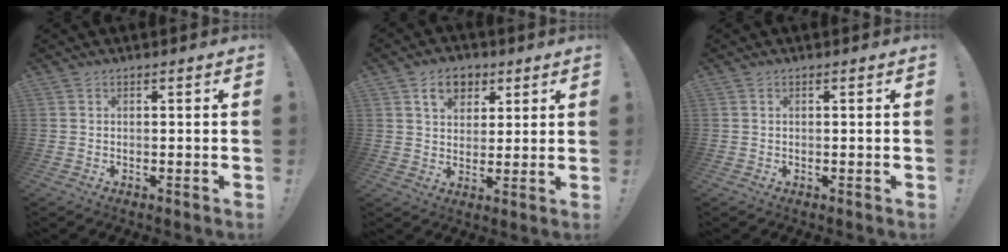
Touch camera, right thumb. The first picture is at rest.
{"total": 9.0, "force": [4.6, 6.6, 4.2], "torque": [-0.057, -0.009, 0.085]}
{"total": 0.0}